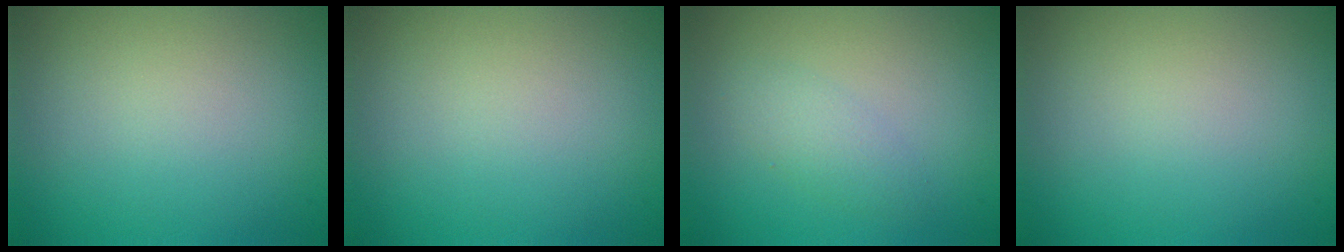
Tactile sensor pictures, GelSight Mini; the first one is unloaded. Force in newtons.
{"total": 0.0}
{"total": 1.7, "press": 1.7, "slide": 0.0}
{"total": 0.0}